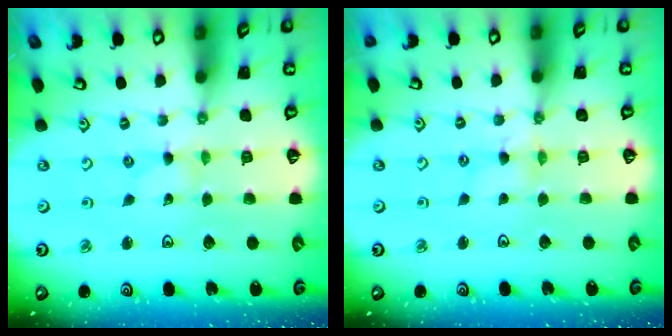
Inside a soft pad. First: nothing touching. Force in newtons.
{"total": 1.5, "press": 1.4, "slide": 0.3}